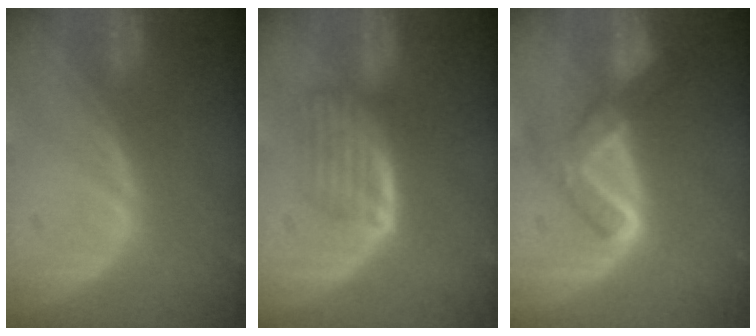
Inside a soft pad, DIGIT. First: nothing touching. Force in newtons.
{"total": 5.8, "press": 5.0, "slide": 2.9}
{"total": 6.1, "press": 5.8, "slide": 1.8}